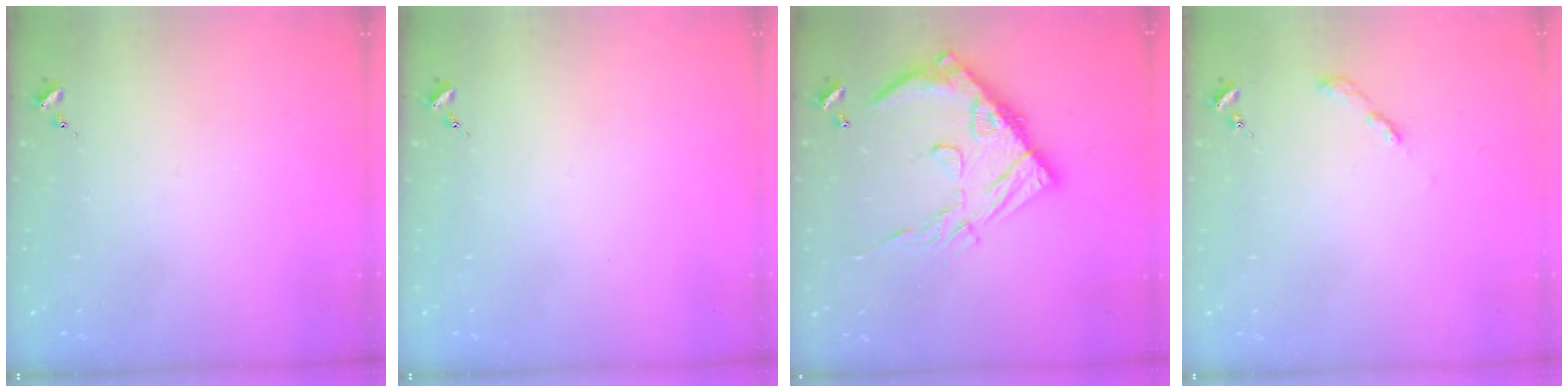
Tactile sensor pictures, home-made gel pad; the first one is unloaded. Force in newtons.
{"total": 0.0}
{"total": 18.4, "press": 18.3, "slide": 1.5}
{"total": 2.6, "press": 2.6, "slide": 0.3}